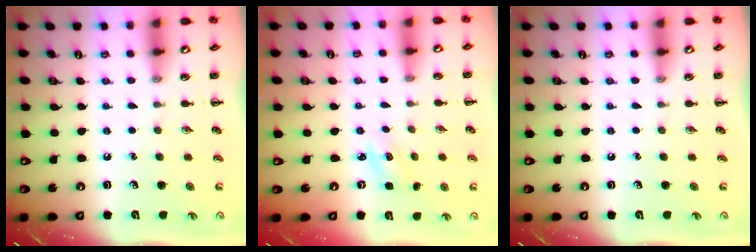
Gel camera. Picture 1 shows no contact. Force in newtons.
{"total": 2.5, "press": 2.4, "slide": 0.7}
{"total": 0.0}